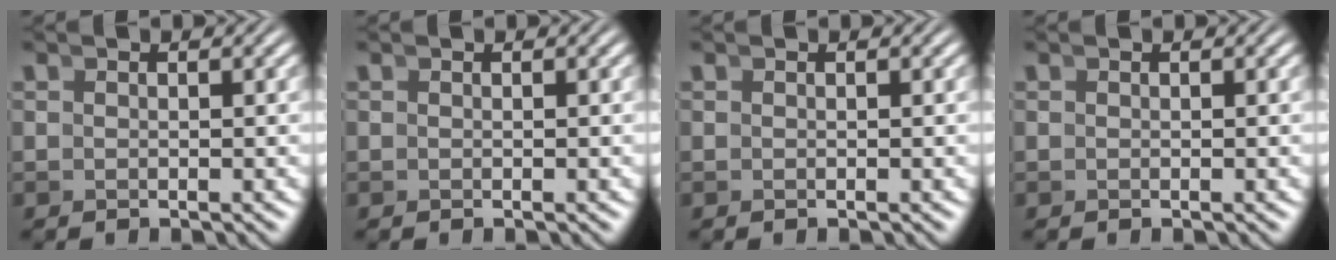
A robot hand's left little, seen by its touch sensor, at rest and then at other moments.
{"total": 0.0}
{"total": 0.0}
{"total": 0.0}